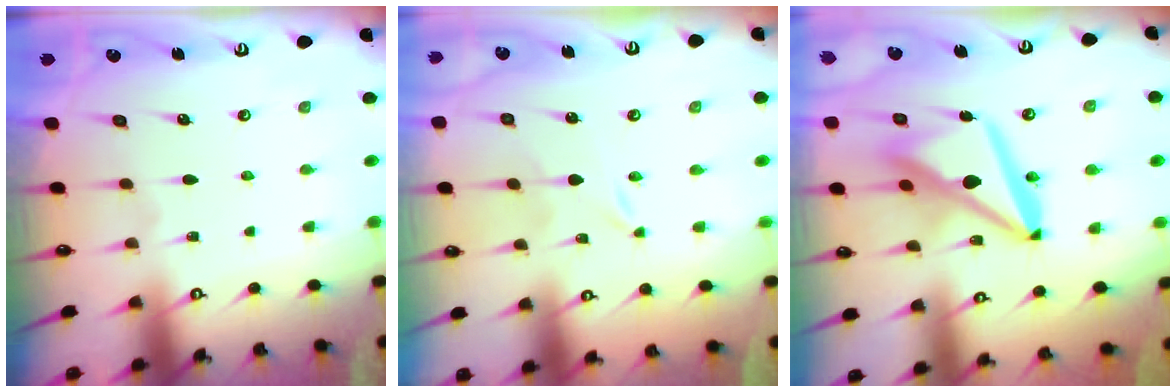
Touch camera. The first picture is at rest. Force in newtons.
{"total": 0.0}
{"total": 13.9, "press": 13.8, "slide": 1.9}